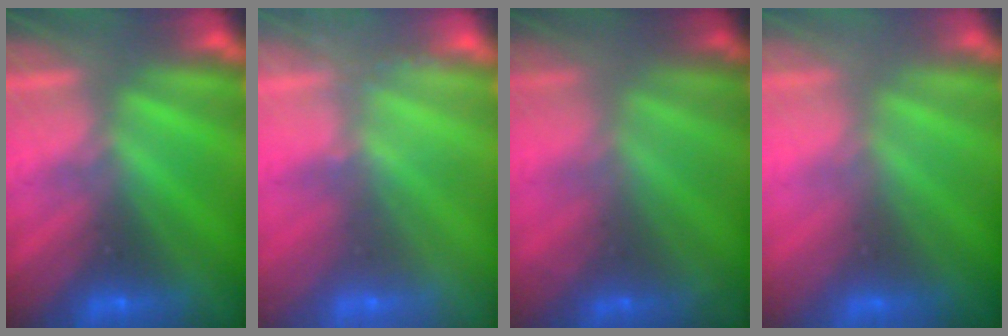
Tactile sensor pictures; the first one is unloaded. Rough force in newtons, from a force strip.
{"total": 2.4}
{"total": 1.5}
{"total": 2.8}